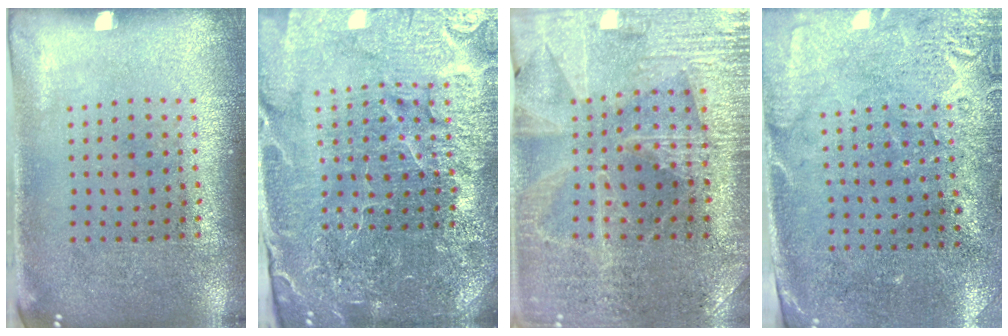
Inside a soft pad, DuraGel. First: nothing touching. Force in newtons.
{"total": 5.8, "press": 5.2, "slide": 2.5}
{"total": 2.9, "press": 2.9, "slide": 0.6}
{"total": 2.7, "press": 2.3, "slide": 1.5}